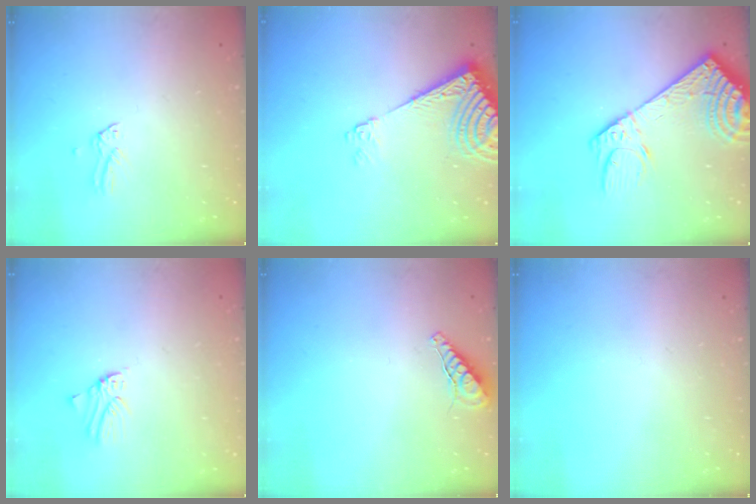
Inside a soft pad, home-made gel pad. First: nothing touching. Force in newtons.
{"total": 12.2, "press": 12.0, "slide": 2.2}
{"total": 17.9, "press": 17.5, "slide": 3.6}
{"total": 0.7, "press": 0.7, "slide": 0.1}
{"total": 8.0, "press": 7.9, "slide": 1.1}
{"total": 0.0}